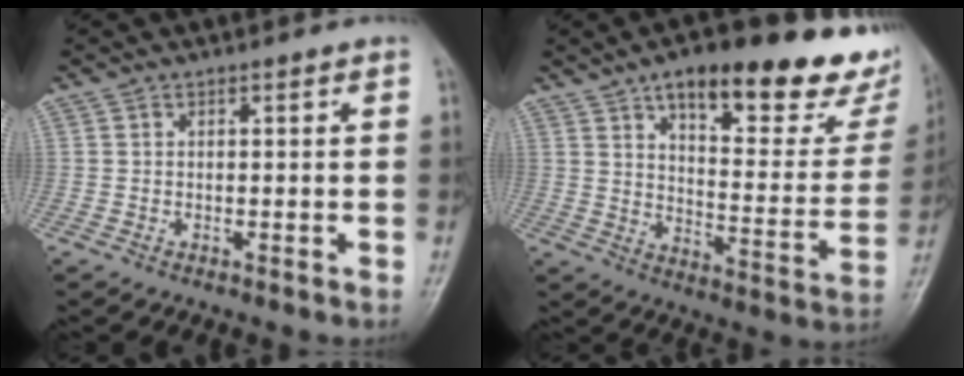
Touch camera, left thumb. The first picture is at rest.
{"total": 26.8, "force": [16.9, 9.3, 18.7], "torque": [-0.209, -0.059, 0.228]}